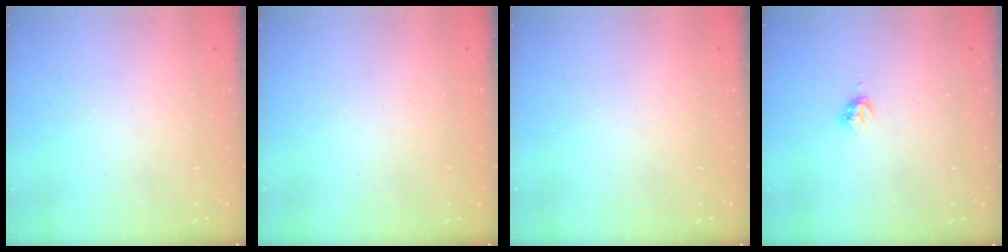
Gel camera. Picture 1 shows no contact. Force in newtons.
{"total": 0.0}
{"total": 0.0}
{"total": 2.9, "press": 2.8, "slide": 0.4}